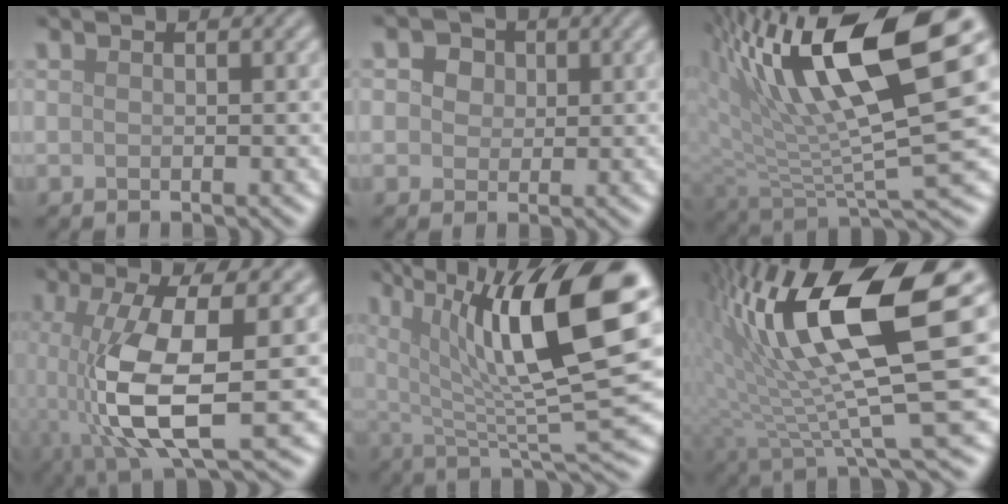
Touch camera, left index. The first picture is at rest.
{"total": 4.6, "force": [2.0, 3.4, 2.2], "torque": [-0.030, 0.017, 0.006]}
{"total": 13.0, "force": [5.8, 3.4, 11.1], "torque": [-0.199, 0.004, 0.108]}
{"total": 9.3, "force": [-1.1, 2.6, 8.9], "torque": [-0.169, -0.007, -0.020]}
{"total": 14.5, "force": [4.9, 3.9, 13.1], "torque": [-0.202, 0.011, 0.080]}
{"total": 14.1, "force": [4.2, 3.5, 13.0], "torque": [-0.231, 0.005, 0.075]}